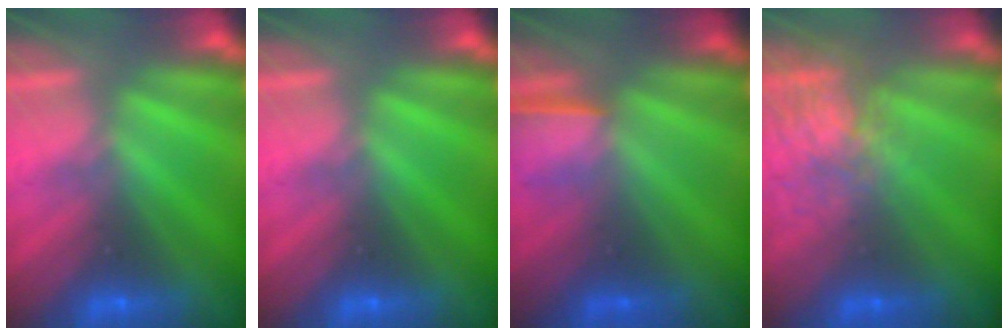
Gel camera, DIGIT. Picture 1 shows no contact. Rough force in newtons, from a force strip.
{"total": 0.0}
{"total": 1.3}
{"total": 9.0}